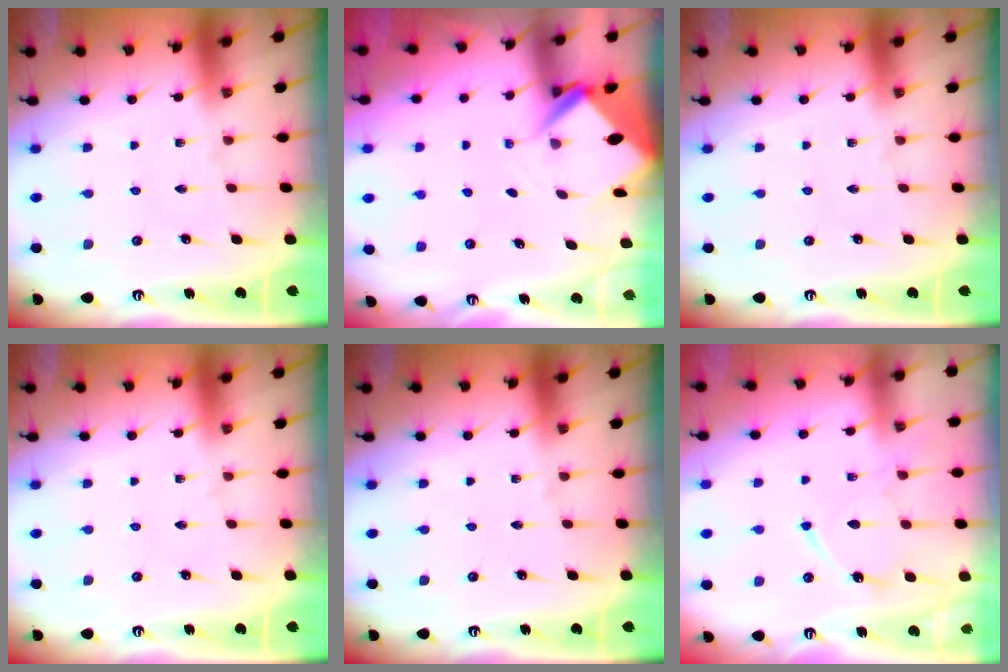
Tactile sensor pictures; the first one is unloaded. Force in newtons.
{"total": 3.5, "press": 3.5, "slide": 0.3}
{"total": 0.0}
{"total": 0.0}
{"total": 0.0}
{"total": 11.2, "press": 11.1, "slide": 1.1}